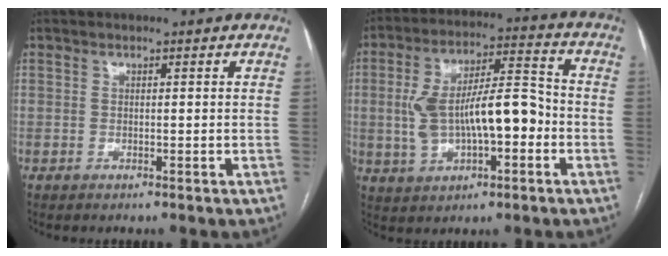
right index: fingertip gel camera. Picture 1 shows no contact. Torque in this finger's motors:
{"motor_torque": [0.56, -0.22, 0.52, 0.21]}